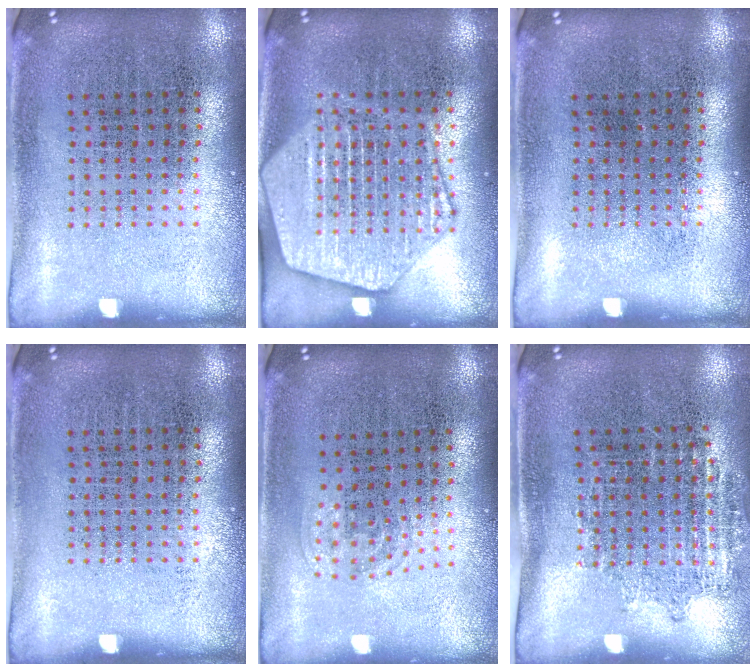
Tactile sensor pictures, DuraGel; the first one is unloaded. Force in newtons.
{"total": 3.7, "press": 3.6, "slide": 0.5}
{"total": 0.0}
{"total": 0.0}
{"total": 1.1, "press": 0.7, "slide": 0.8}
{"total": 1.1, "press": 0.9, "slide": 0.6}